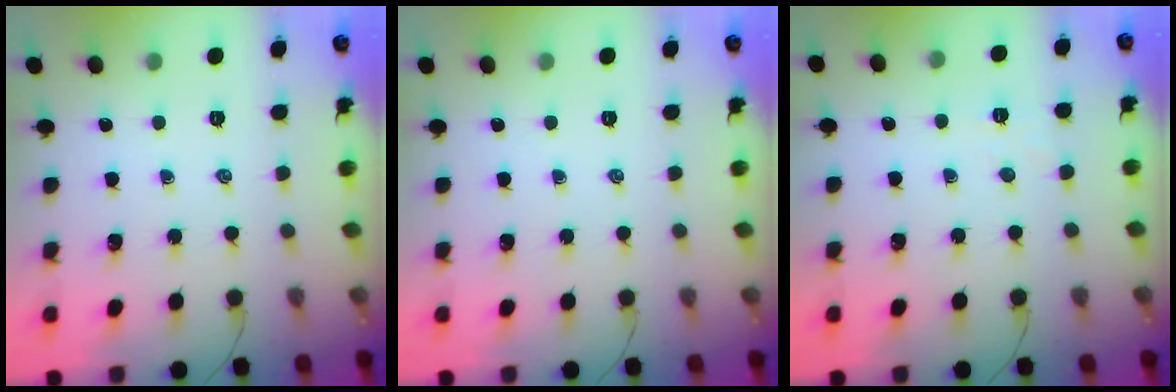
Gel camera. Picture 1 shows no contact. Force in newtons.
{"total": 0.0}
{"total": 2.6, "press": 2.4, "slide": 0.8}